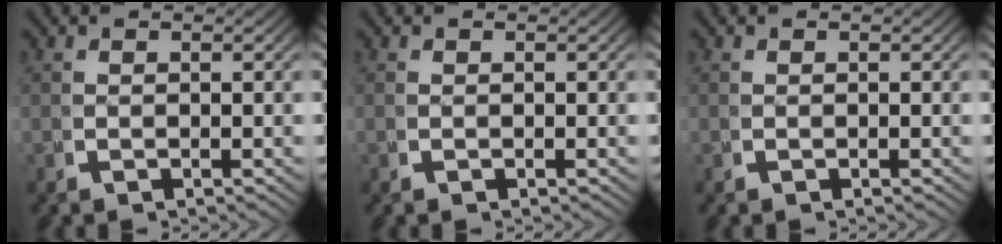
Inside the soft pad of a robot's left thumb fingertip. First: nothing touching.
{"total": 0.0}
{"total": 0.0}